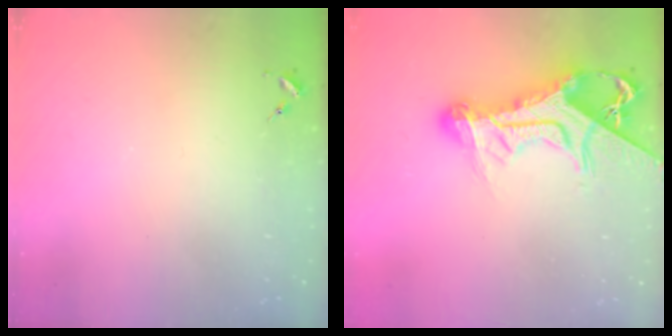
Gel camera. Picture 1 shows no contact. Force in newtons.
{"total": 19.0, "press": 18.9, "slide": 1.9}